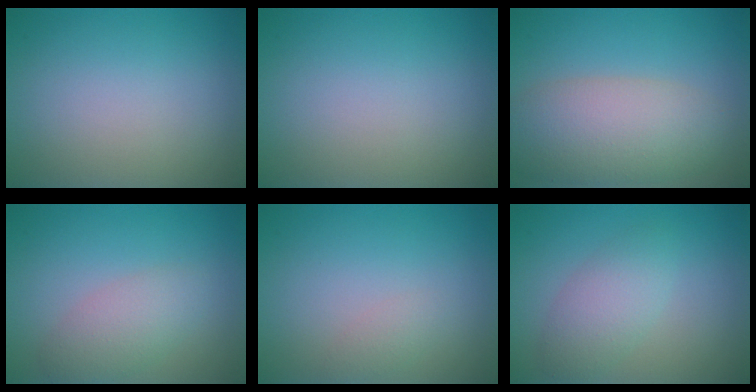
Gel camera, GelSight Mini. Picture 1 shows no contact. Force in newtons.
{"total": 0.0}
{"total": 7.0, "press": 7.0, "slide": 0.5}
{"total": 3.0, "press": 3.0, "slide": 0.1}
{"total": 1.0, "press": 1.0, "slide": 0.0}
{"total": 3.1, "press": 3.1, "slide": 0.0}